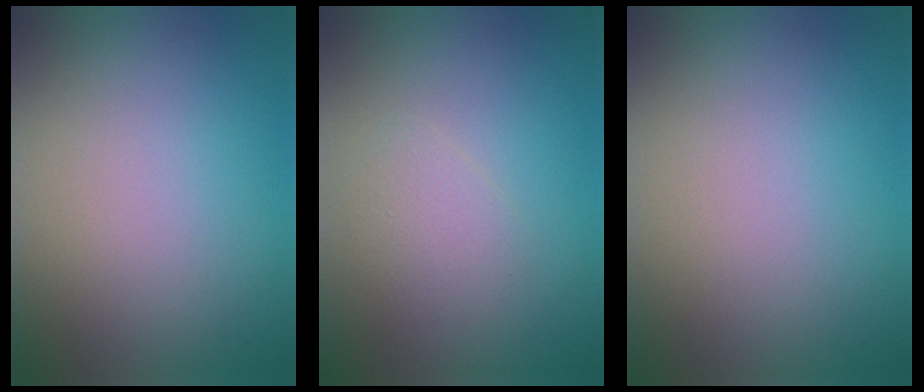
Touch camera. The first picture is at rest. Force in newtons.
{"total": 1.8, "press": 1.8, "slide": 0.1}
{"total": 0.0}